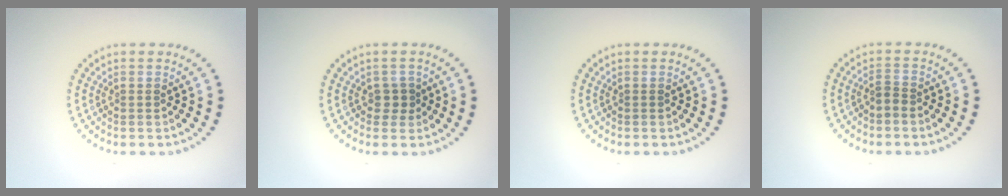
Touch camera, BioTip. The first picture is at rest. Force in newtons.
{"total": 1.3, "press": 1.1, "slide": 0.6}
{"total": 0.0}
{"total": 1.2, "press": 1.0, "slide": 0.7}